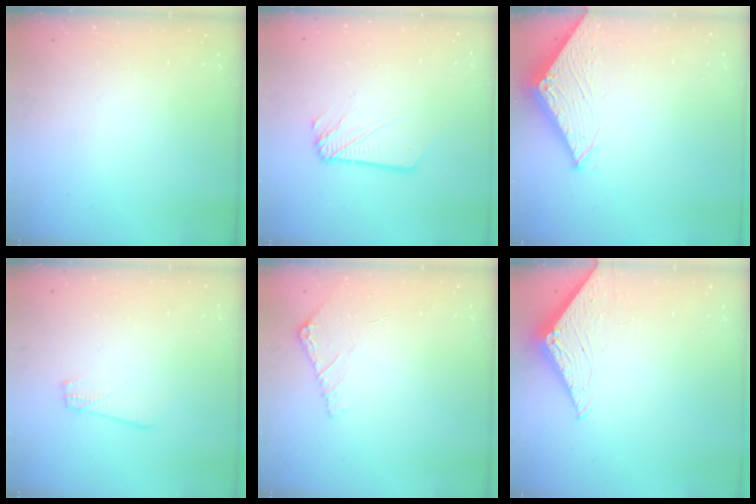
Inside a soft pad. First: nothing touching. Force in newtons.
{"total": 2.6, "press": 2.6, "slide": 0.3}
{"total": 2.8, "press": 2.8, "slide": 0.3}
{"total": 1.3, "press": 1.3, "slide": 0.1}
{"total": 4.0, "press": 4.0, "slide": 0.6}
{"total": 2.8, "press": 2.8, "slide": 0.2}